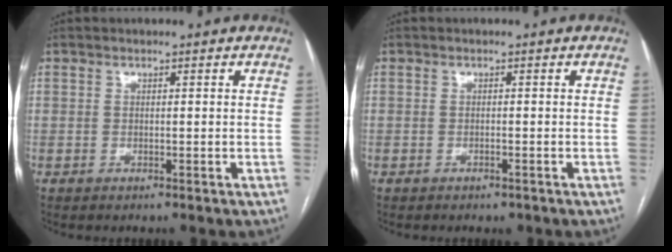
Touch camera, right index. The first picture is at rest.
{"total": 0.9, "force": [-0.6, 0.4, 0.4], "torque": [-0.011, -0.002, -0.005]}